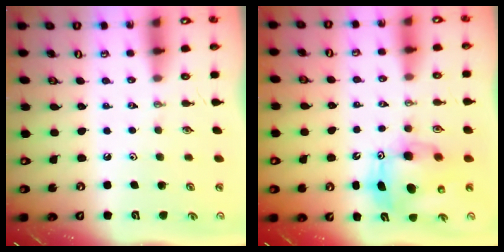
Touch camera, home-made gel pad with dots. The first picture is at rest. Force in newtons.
{"total": 11.0, "press": 10.8, "slide": 2.2}